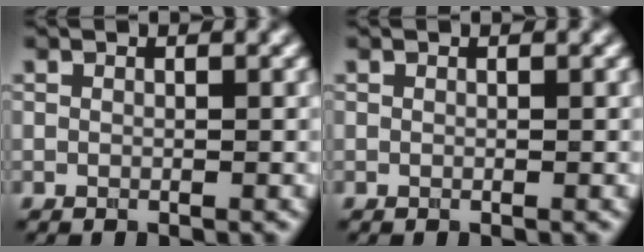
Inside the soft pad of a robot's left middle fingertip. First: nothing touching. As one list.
[{"total": 0.0}]